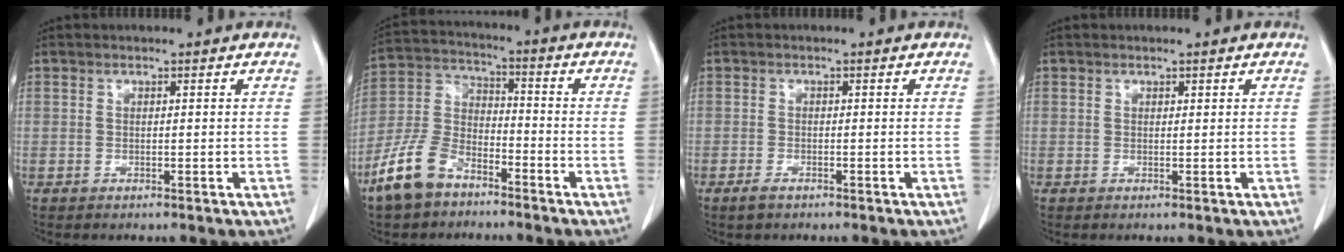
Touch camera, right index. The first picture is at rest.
{"total": 10.4, "force": [-7.1, 5.2, 5.4], "torque": [-0.136, 0.000, -0.145]}
{"total": 1.5, "force": [-1.1, 0.5, 0.9], "torque": [-0.021, -0.002, -0.018]}
{"total": 0.0}